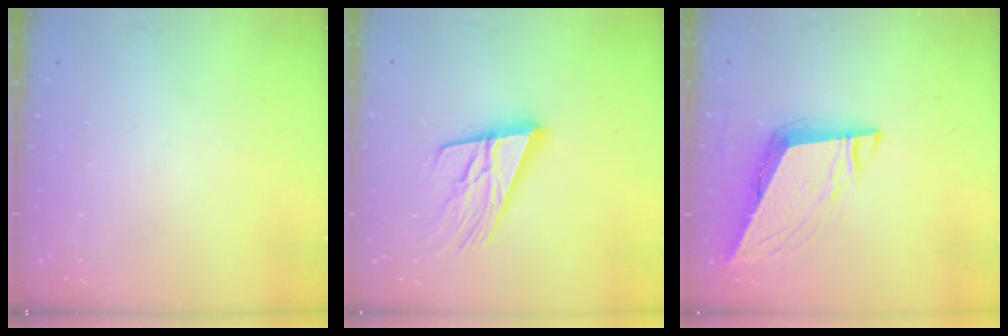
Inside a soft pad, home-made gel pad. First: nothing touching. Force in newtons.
{"total": 18.2, "press": 17.7, "slide": 4.2}
{"total": 9.8, "press": 9.3, "slide": 3.1}